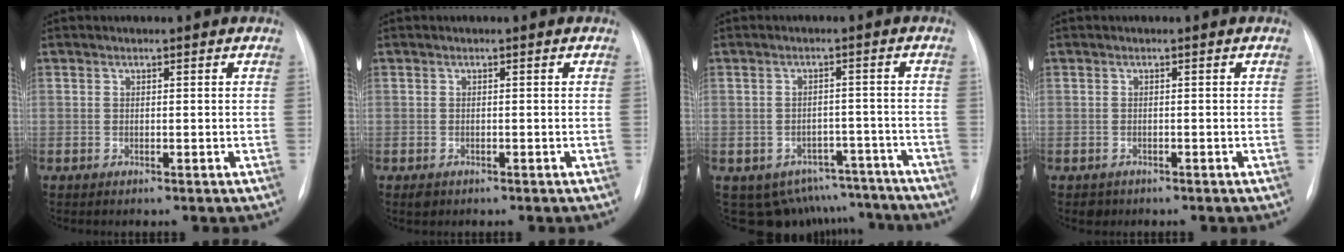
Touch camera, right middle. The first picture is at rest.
{"total": 1.0, "force": [-0.6, 0.7, 0.3], "torque": [-0.007, 0.001, -0.006]}
{"total": 10.3, "force": [-8.6, 5.6, 0.6], "torque": [0.007, 0.031, -0.097]}
{"total": 1.3, "force": [-0.9, 1.0, 0.0], "torque": [-0.002, 0.002, -0.012]}